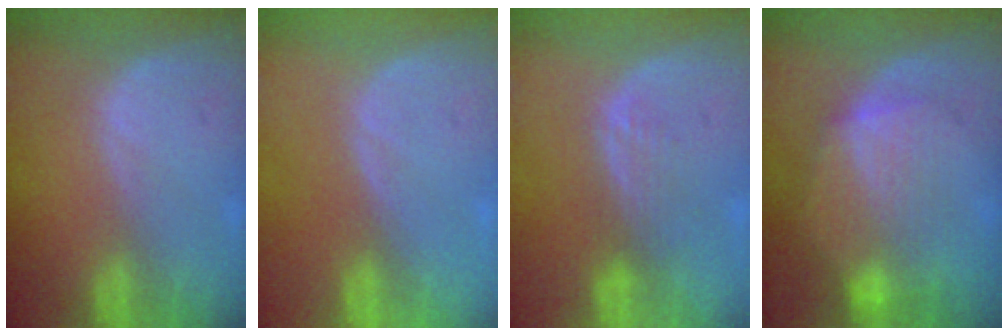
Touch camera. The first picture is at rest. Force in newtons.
{"total": 0.0}
{"total": 3.3, "press": 2.8, "slide": 1.8}
{"total": 8.9, "press": 8.2, "slide": 3.4}